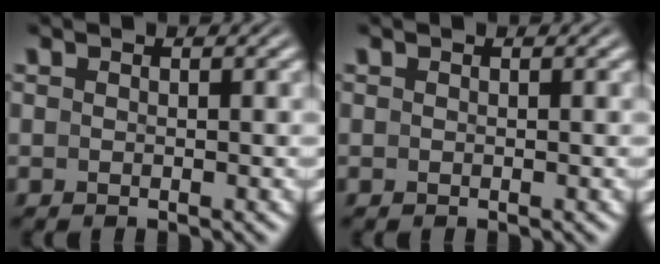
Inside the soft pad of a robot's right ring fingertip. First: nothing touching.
{"total": 0.0}